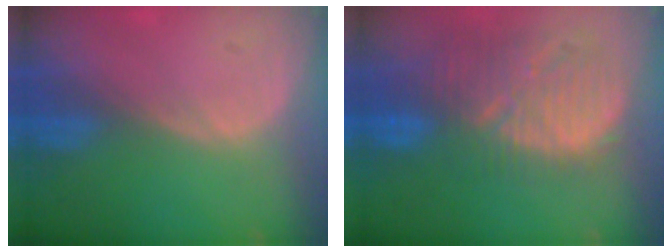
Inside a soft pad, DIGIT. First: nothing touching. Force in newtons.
{"total": 12.2, "press": 11.3, "slide": 4.5}